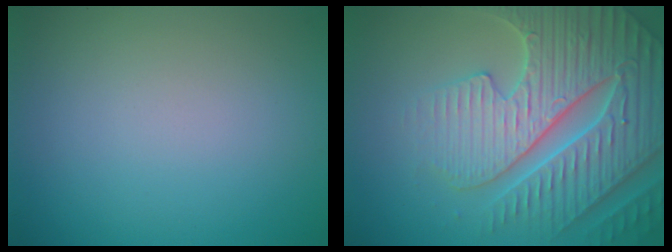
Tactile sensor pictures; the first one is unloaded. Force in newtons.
{"total": 7.5, "press": 7.3, "slide": 1.8}